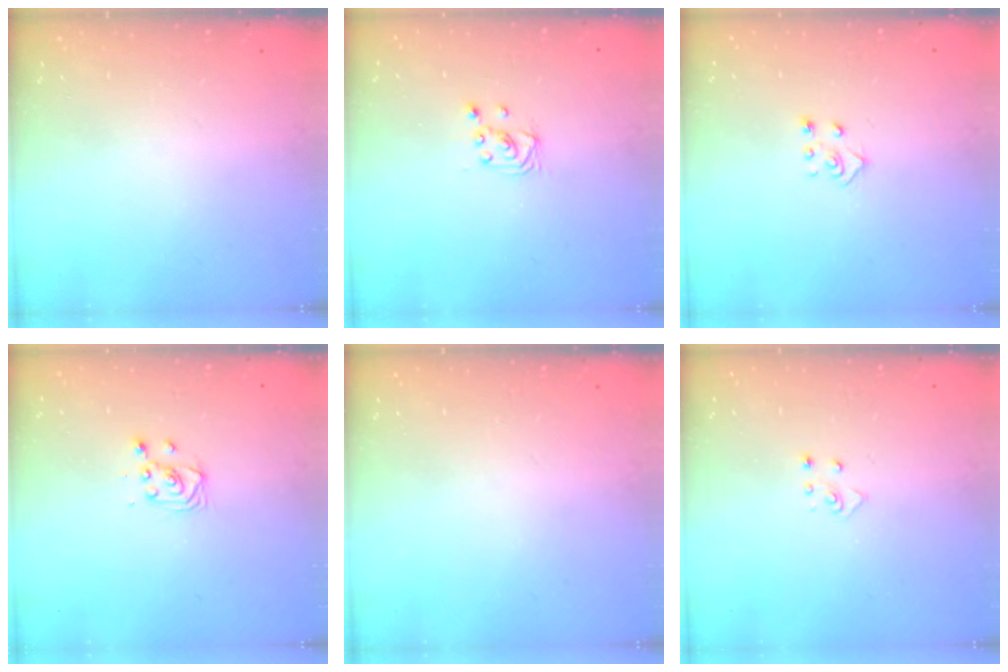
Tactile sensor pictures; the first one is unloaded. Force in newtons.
{"total": 2.5, "press": 2.5, "slide": 0.2}
{"total": 4.5, "press": 4.5, "slide": 0.4}
{"total": 3.5, "press": 3.5, "slide": 0.4}
{"total": 0.0}
{"total": 4.1, "press": 4.1, "slide": 0.4}